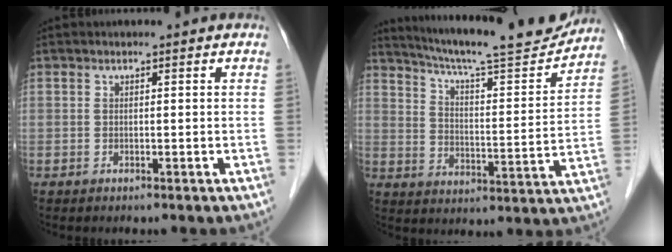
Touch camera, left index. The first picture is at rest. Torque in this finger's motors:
{"motor_torque": [0.49, -0.93, 0.28, 0.08]}